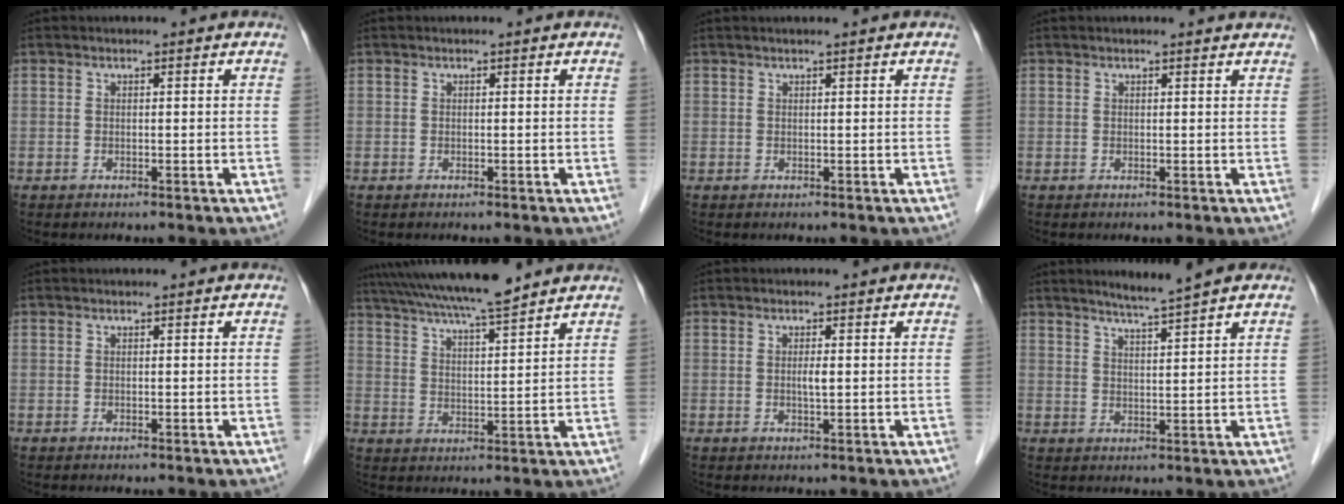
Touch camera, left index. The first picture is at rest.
{"total": 0.0}
{"total": 0.7, "force": [0.6, -0.1, 0.4], "torque": [-0.007, 0.005, 0.015]}
{"total": 3.4, "force": [3.3, 0.3, 0.8], "torque": [-0.012, 0.008, 0.028]}
{"total": 0.0}
{"total": 13.8, "force": [12.1, 0.0, 6.5], "torque": [-0.122, 0.021, 0.194]}
{"total": 1.4, "force": [0.0, 0.2, 1.4], "torque": [-0.027, -0.001, 0.002]}
{"total": 4.6, "force": [3.9, -0.8, 2.3], "torque": [-0.042, -0.003, 0.070]}